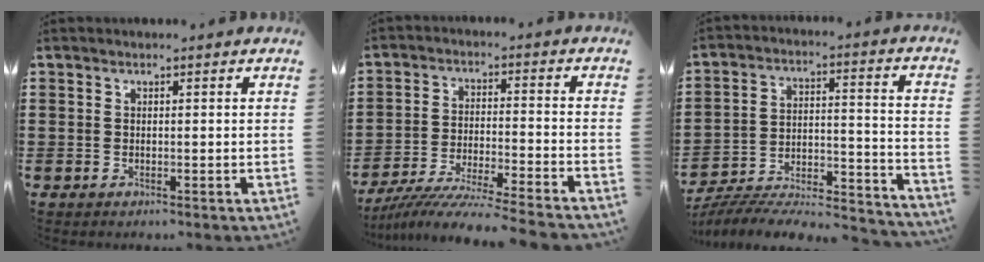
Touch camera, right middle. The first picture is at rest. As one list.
[{"total": 8.0, "force": [-7.7, -0.6, 2.3], "torque": [-0.043, -0.007, -0.152]}, {"total": 6.3, "force": [-6.0, 0.7, 1.6], "torque": [-0.025, 0.001, -0.121]}]